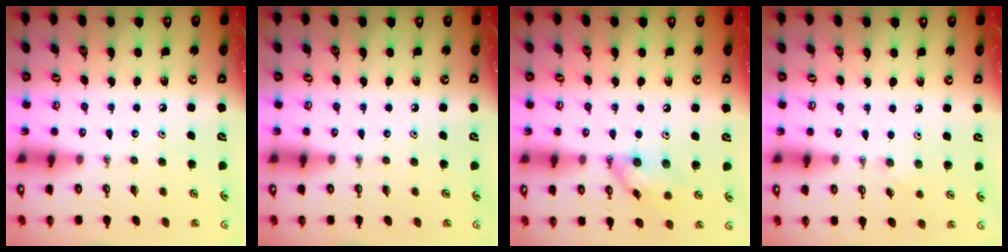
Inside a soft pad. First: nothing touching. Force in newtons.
{"total": 0.0}
{"total": 10.9, "press": 10.9, "slide": 1.1}
{"total": 4.2, "press": 4.0, "slide": 1.2}